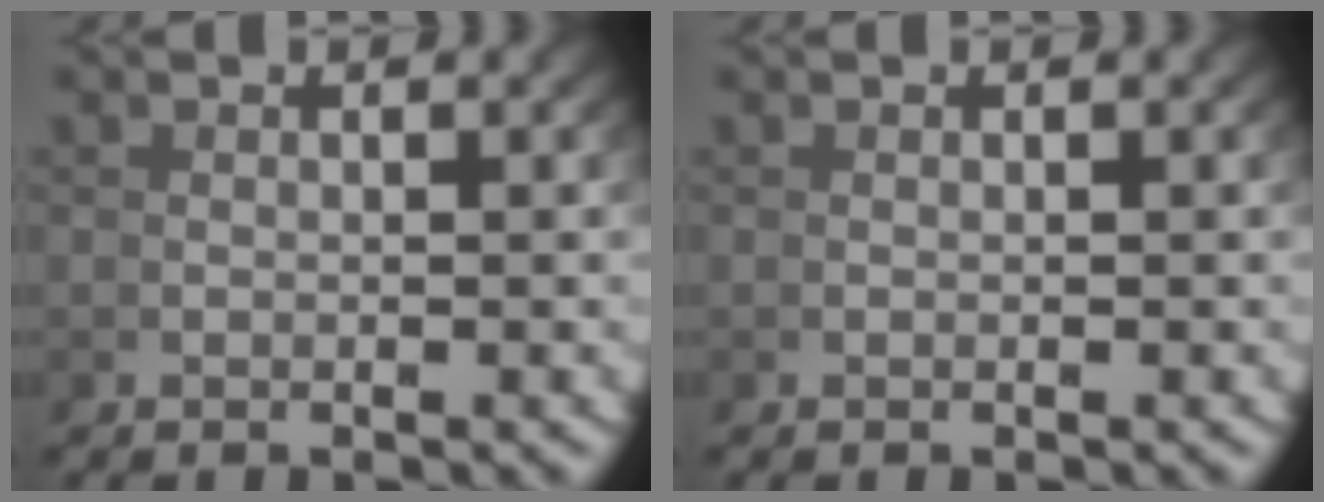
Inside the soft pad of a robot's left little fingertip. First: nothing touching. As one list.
[{"total": 0.0}]